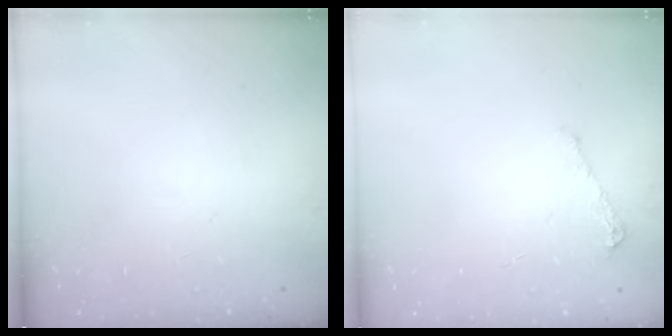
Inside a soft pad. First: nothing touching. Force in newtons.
{"total": 5.3, "press": 5.2, "slide": 0.6}